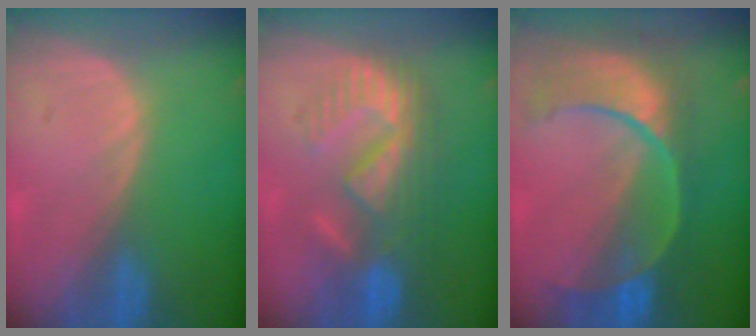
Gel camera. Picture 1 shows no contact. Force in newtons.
{"total": 9.0, "press": 8.7, "slide": 2.2}
{"total": 11.1, "press": 9.3, "slide": 6.0}